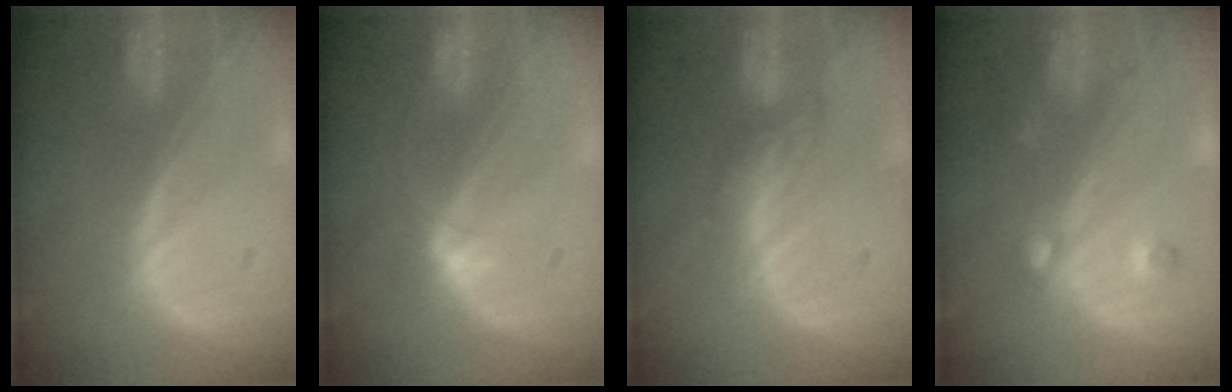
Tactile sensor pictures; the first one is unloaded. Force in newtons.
{"total": 2.9, "press": 2.5, "slide": 1.5}
{"total": 4.4, "press": 4.3, "slide": 1.1}
{"total": 3.6, "press": 3.4, "slide": 1.3}